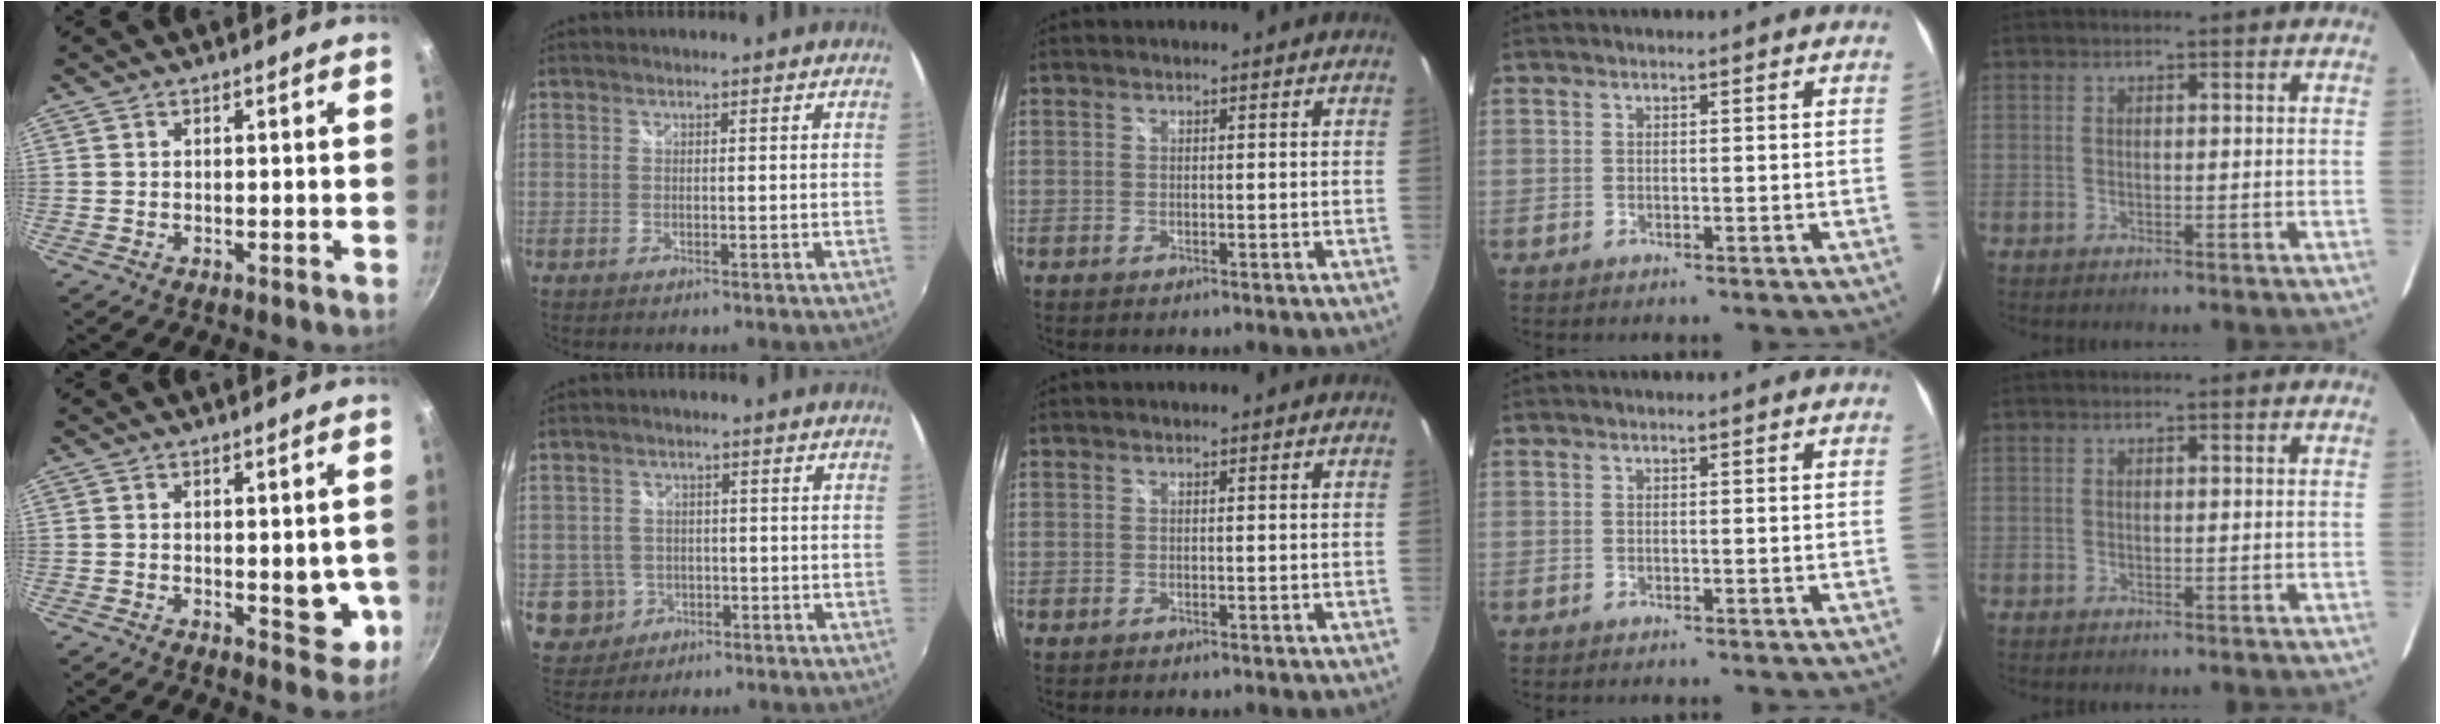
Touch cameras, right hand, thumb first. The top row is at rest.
{"thumb": {"total": 6.4, "force": [-0.7, 3.2, 5.5], "torque": [-0.043, -0.009, -0.005]}, "index": {"total": 6.7, "force": [-1.7, 6.4, 1.2], "torque": [-0.045, 0.013, -0.015]}}